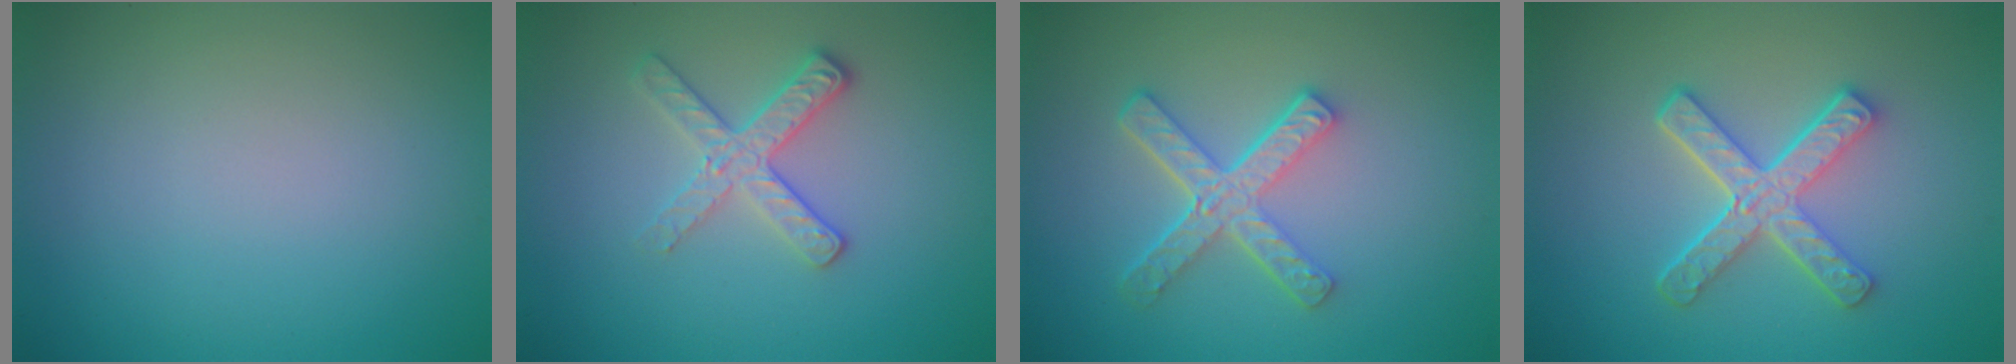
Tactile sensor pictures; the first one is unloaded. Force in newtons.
{"total": 2.8, "press": 2.6, "slide": 1.0}
{"total": 4.6, "press": 3.3, "slide": 3.2}
{"total": 4.9, "press": 3.4, "slide": 3.4}